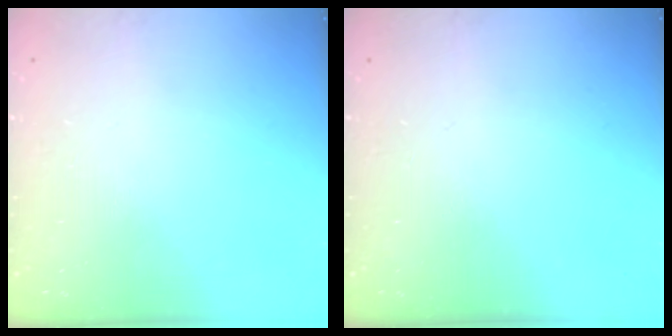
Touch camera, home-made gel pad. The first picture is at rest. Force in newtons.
{"total": 0.0}